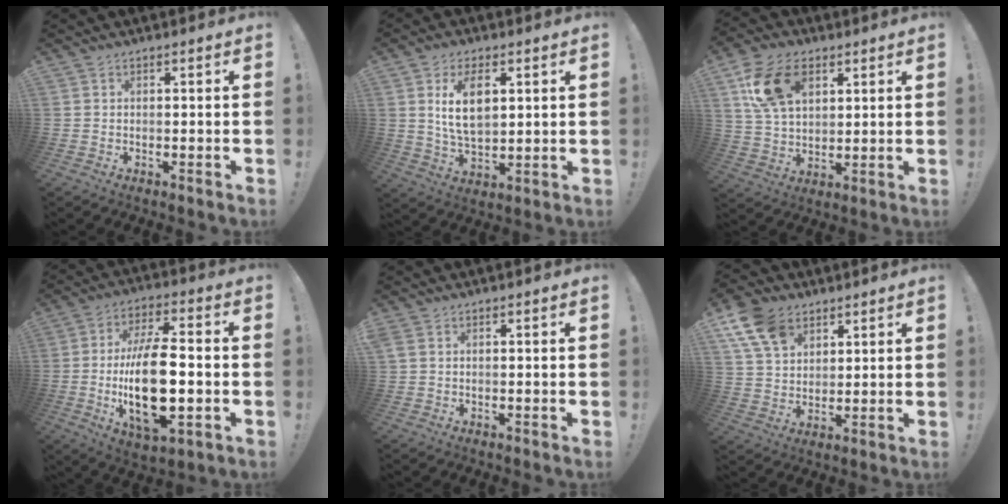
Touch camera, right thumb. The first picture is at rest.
{"total": 10.2, "force": [3.0, 5.3, 8.2], "torque": [-0.150, -0.002, 0.053]}
{"total": 15.5, "force": [6.6, 10.2, 9.6], "torque": [-0.182, -0.007, 0.129]}
{"total": 20.5, "force": [-3.0, 8.9, 18.2], "torque": [-0.338, -0.005, -0.049]}
{"total": 1.5, "force": [0.6, 1.0, 0.9], "torque": [-0.026, 0.007, 0.014]}
{"total": 12.7, "force": [6.9, 8.5, 6.4], "torque": [-0.125, -0.026, 0.137]}